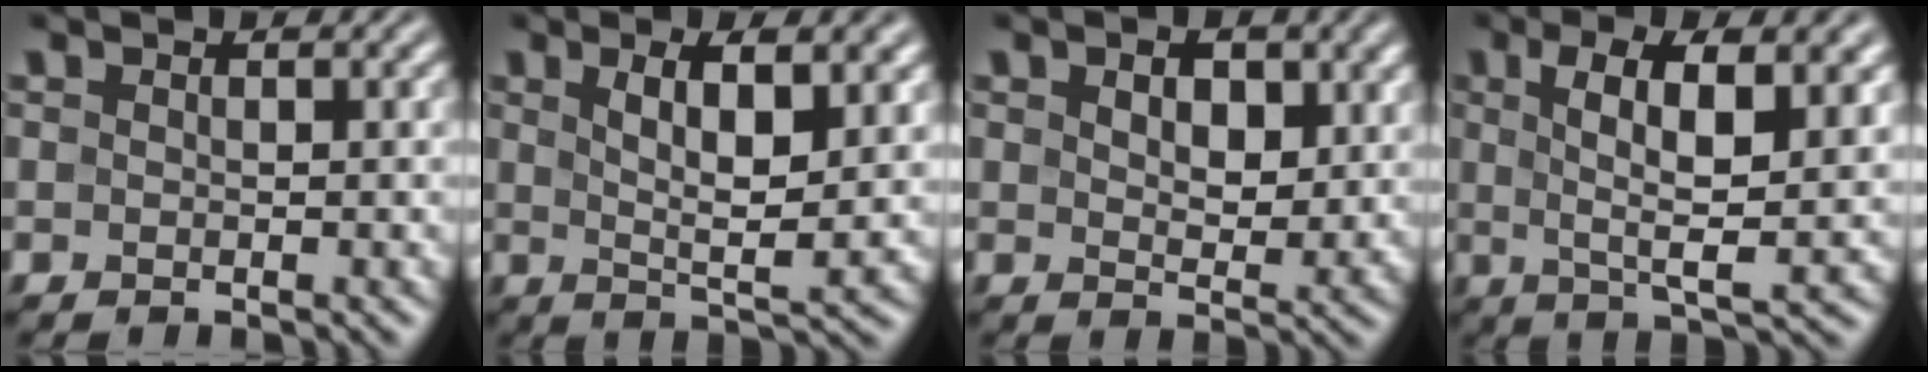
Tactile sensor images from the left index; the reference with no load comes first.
{"total": 5.9, "force": [1.9, 1.7, 5.3], "torque": [-0.084, -0.004, 0.034]}
{"total": 4.2, "force": [1.5, 2.4, 3.1], "torque": [-0.050, -0.005, 0.026]}
{"total": 7.6, "force": [1.8, 2.5, 6.9], "torque": [-0.115, 0.001, 0.029]}